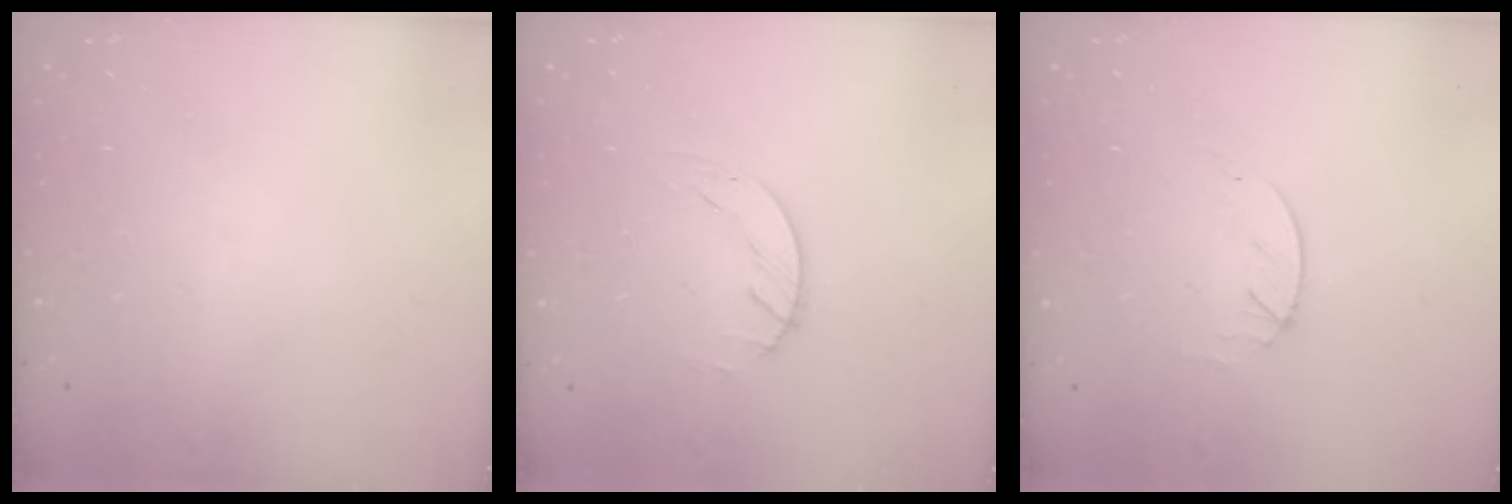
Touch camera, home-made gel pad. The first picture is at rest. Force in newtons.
{"total": 0.7, "press": 0.7, "slide": 0.2}
{"total": 2.0, "press": 2.0, "slide": 0.2}